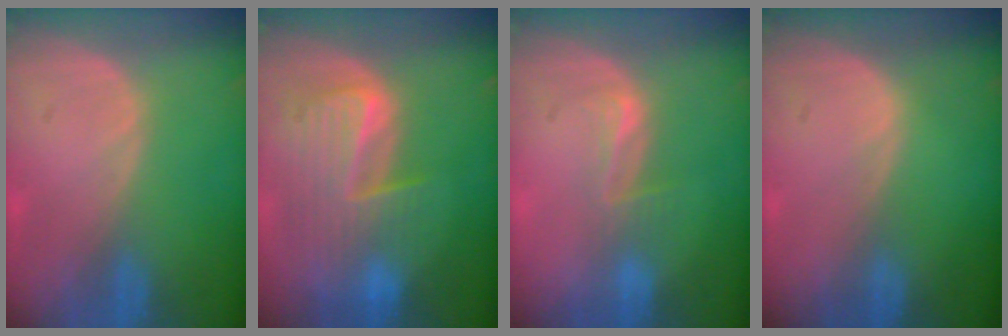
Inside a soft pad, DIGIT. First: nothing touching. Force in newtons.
{"total": 9.8, "press": 8.4, "slide": 5.0}
{"total": 2.7, "press": 2.3, "slide": 1.5}
{"total": 0.0}